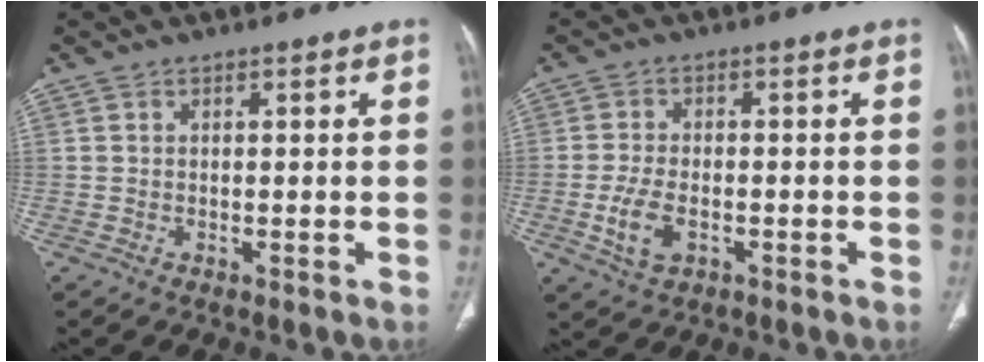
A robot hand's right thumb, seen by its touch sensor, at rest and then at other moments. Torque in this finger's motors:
{"motor_torque": [-0.43, 0.21, 0.13, -0.13, 0.20]}